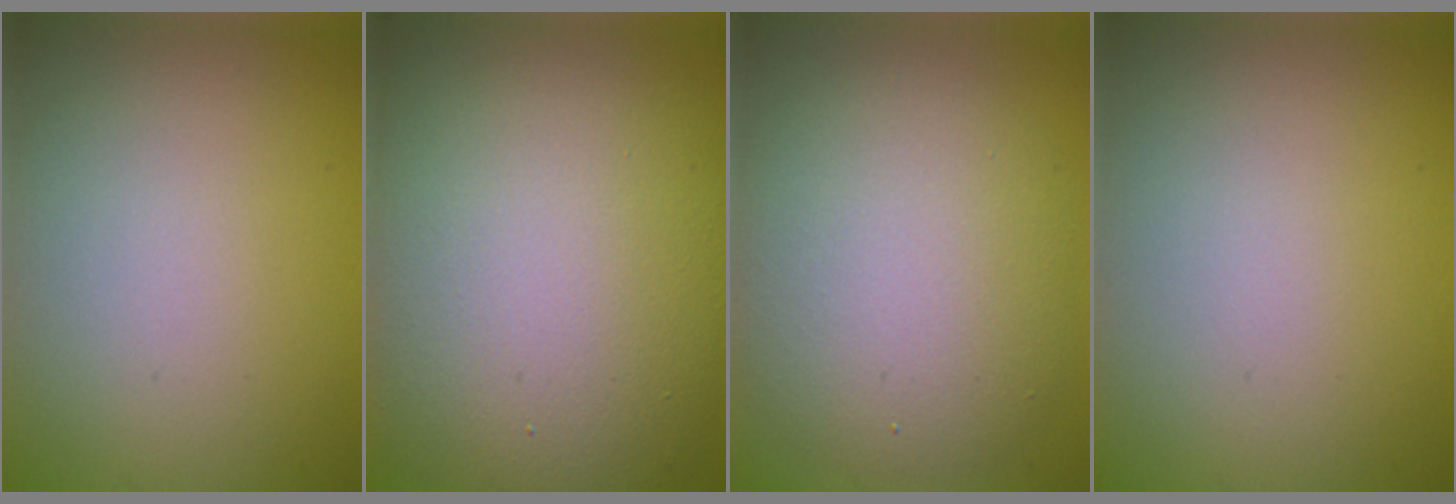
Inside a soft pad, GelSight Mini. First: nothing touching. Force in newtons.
{"total": 14.2, "press": 14.2, "slide": 0.7}
{"total": 7.3, "press": 7.3, "slide": 0.7}
{"total": 0.0}